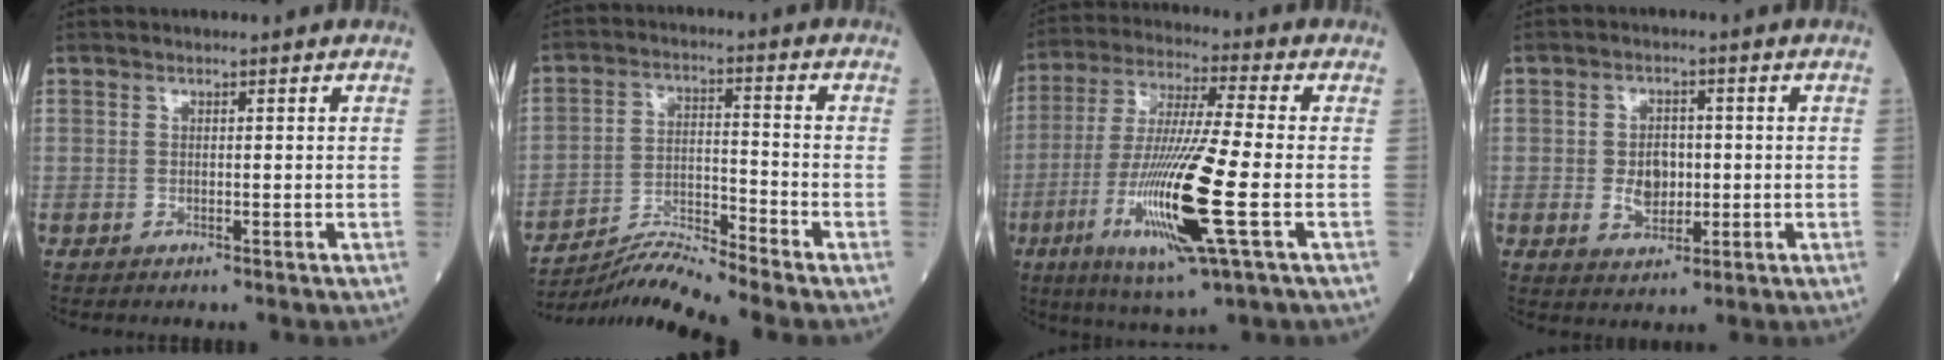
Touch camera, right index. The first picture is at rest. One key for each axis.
{"total": 7.7, "fx": -7.2, "fy": -2.4, "fz": 1.3, "tx": -0.036, "ty": 0.002, "tz": -0.130}
{"total": 17.0, "fx": -4.8, "fy": 0.3, "fz": 16.3, "tx": -0.335, "ty": -0.023, "tz": -0.088}
{"total": 4.6, "fx": -0.4, "fy": 3.1, "fz": 3.4, "tx": -0.059, "ty": 0.003, "tz": 0.000}